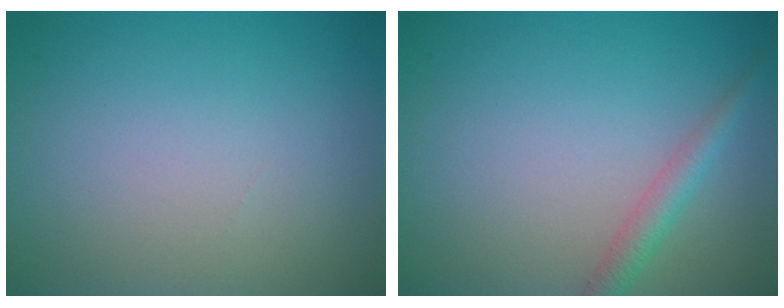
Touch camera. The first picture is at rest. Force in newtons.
{"total": 2.1, "press": 2.1, "slide": 0.0}